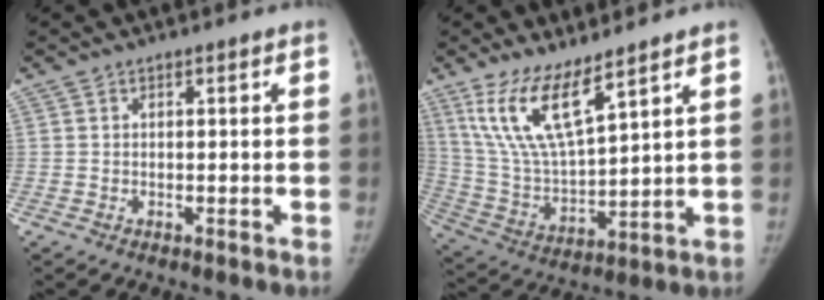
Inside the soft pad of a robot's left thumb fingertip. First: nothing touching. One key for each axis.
{"total": 14.7, "fx": 9.1, "fy": 4.0, "fz": 10.8, "tx": -0.209, "ty": -0.046, "tz": 0.196}